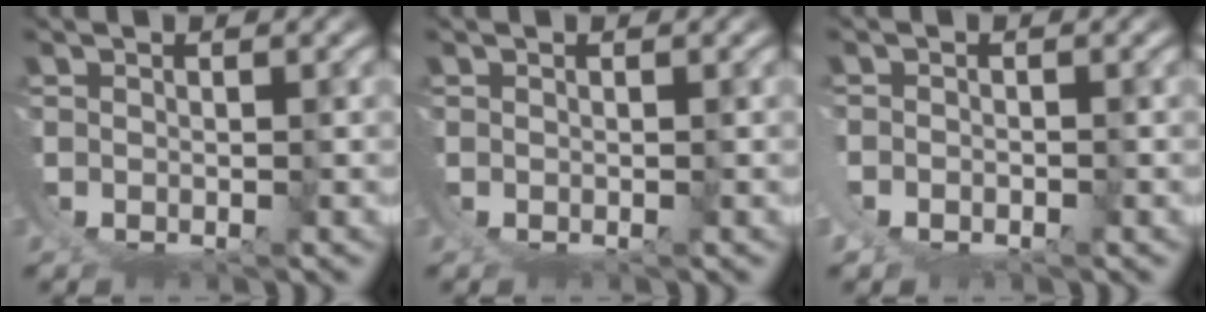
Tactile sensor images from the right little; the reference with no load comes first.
{"total": 0.0}
{"total": 1.7, "force": [0.2, 1.5, 0.7], "torque": [-0.021, -0.001, 0.003]}